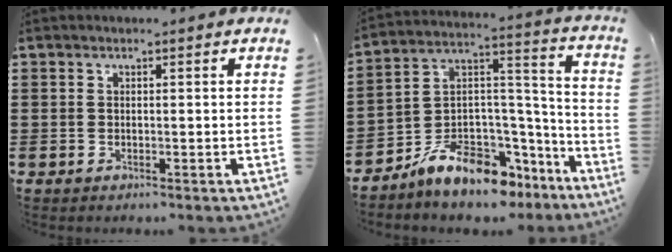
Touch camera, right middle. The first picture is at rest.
{"total": 9.7, "force": [-8.1, 3.8, 3.8], "torque": [-0.081, 0.014, -0.155]}